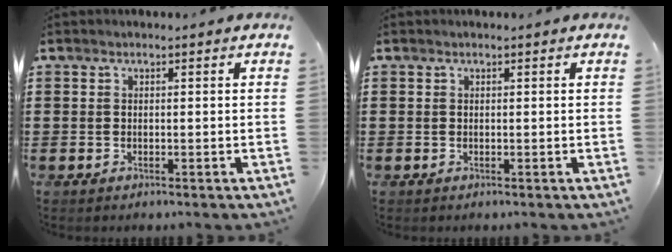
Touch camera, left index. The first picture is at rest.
{"total": 0.0}